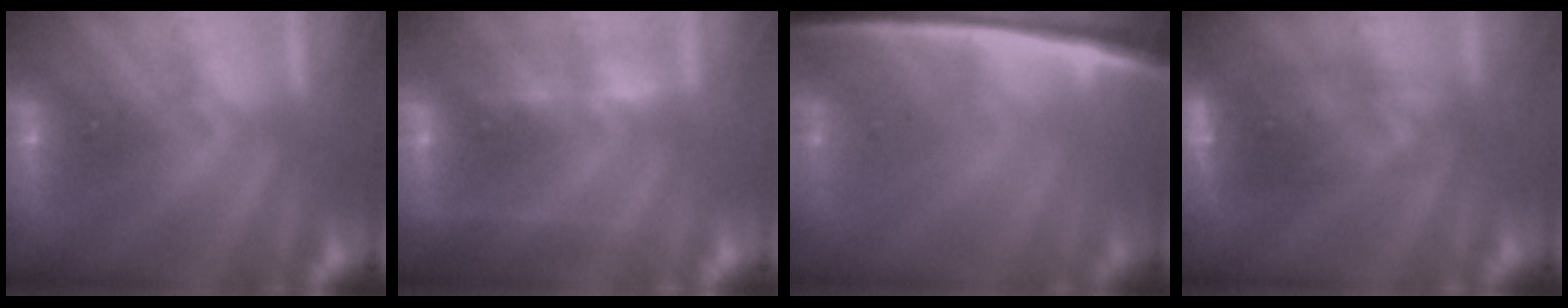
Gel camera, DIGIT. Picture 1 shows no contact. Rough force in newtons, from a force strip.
{"total": 3.5}
{"total": 8.0}
{"total": 6.7}